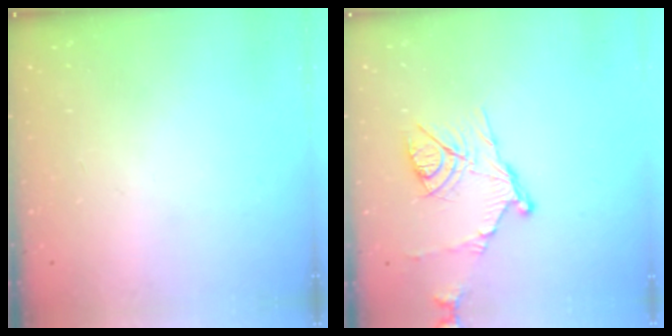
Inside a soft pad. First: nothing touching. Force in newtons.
{"total": 12.8, "press": 12.8, "slide": 0.8}